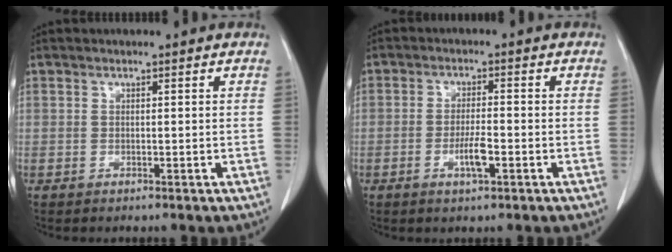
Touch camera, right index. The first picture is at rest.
{"total": 3.9, "force": [-1.5, 0.7, 3.6], "torque": [-0.067, -0.001, -0.026]}